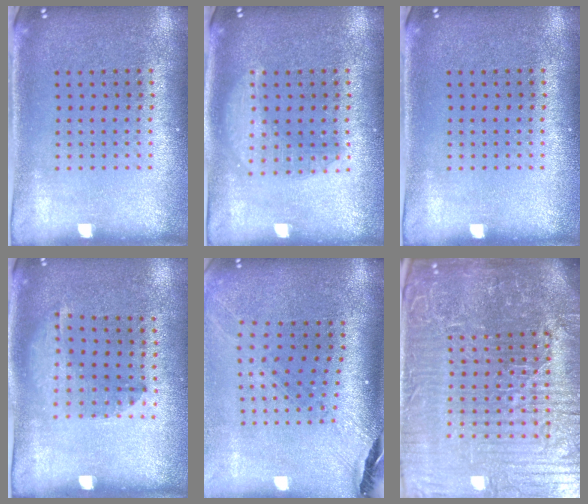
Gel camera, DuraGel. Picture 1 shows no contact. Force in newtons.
{"total": 2.4, "press": 2.4, "slide": 0.3}
{"total": 0.0}
{"total": 1.3, "press": 1.0, "slide": 0.8}
{"total": 1.8, "press": 1.6, "slide": 0.9}
{"total": 7.9, "press": 7.0, "slide": 3.7}